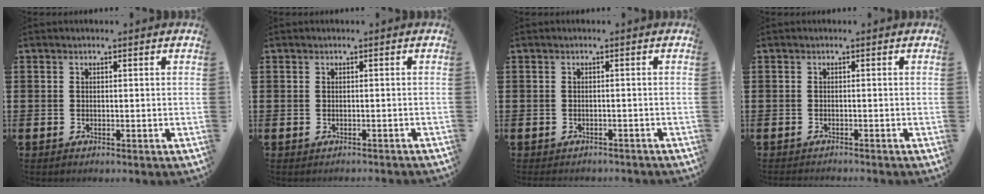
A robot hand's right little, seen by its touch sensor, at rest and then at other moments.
{"total": 0.6, "force": [-0.6, -0.1, 0.0], "torque": [0.001, -0.001, -0.013]}
{"total": 0.6, "force": [-0.6, 0.1, 0.0], "torque": [-0.003, -0.001, -0.013]}
{"total": 0.8, "force": [-0.8, -0.1, 0.1], "torque": [-0.002, -0.001, -0.017]}